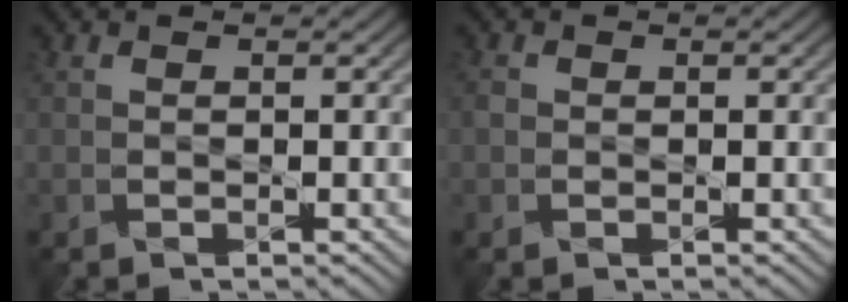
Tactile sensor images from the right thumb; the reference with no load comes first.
{"total": 0.8, "force": [0.0, 0.8, 0.3], "torque": [-0.010, -0.002, -0.001]}